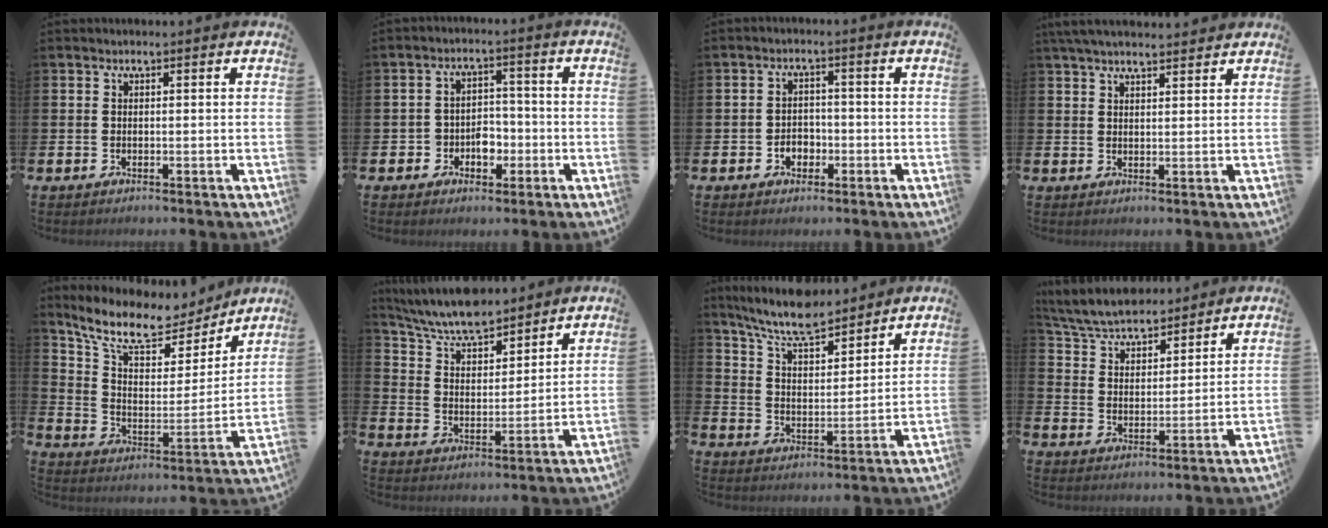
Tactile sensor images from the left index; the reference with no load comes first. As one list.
[{"total": 3.8, "force": [-1.8, 3.1, 1.4], "torque": [-0.031, 0.005, -0.042]}, {"total": 2.7, "force": [-1.3, 2.1, 1.2], "torque": [-0.014, -0.001, -0.032]}, {"total": 3.7, "force": [3.5, 0.5, 1.1], "torque": [-0.028, -0.009, 0.064]}, {"total": 10.4, "force": [8.8, 3.9, 4.0], "torque": [-0.111, -0.057, 0.150]}, {"total": 7.3, "force": [6.9, 1.4, 2.2], "torque": [-0.073, -0.036, 0.122]}, {"total": 8.5, "force": [7.9, 1.5, 2.8], "torque": [-0.079, -0.048, 0.141]}, {"total": 6.3, "force": [6.0, 1.5, 1.1], "torque": [-0.052, -0.036, 0.105]}]